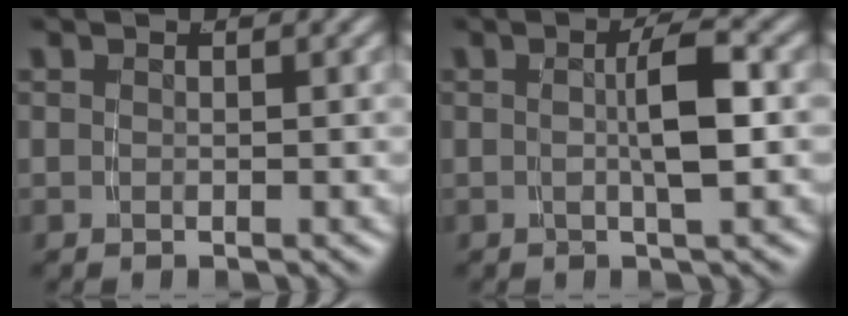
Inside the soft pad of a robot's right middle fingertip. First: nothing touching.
{"total": 3.4, "force": [-0.1, 0.0, 3.4], "torque": [-0.047, 0.003, 0.000]}